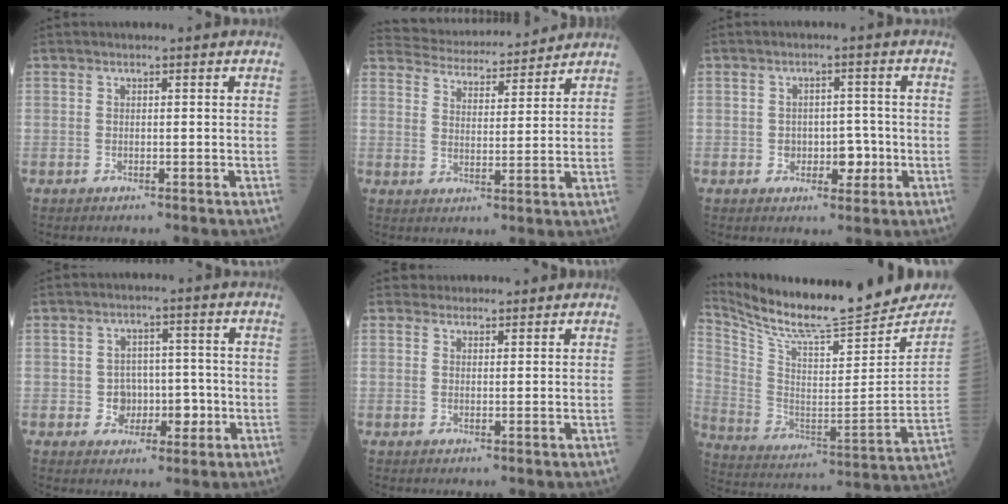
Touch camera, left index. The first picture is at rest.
{"total": 13.1, "force": [12.6, 2.1, 2.8], "torque": [-0.037, 0.015, 0.184]}
{"total": 3.8, "force": [-1.1, 2.5, 2.6], "torque": [-0.021, 0.005, -0.011]}
{"total": 4.4, "force": [-0.9, 3.7, 2.2], "torque": [-0.022, 0.011, -0.010]}
{"total": 3.4, "force": [3.2, 1.1, -0.1], "torque": [0.012, 0.018, 0.044]}
{"total": 24.6, "force": [22.8, 2.0, 8.8], "torque": [-0.162, -0.093, 0.341]}